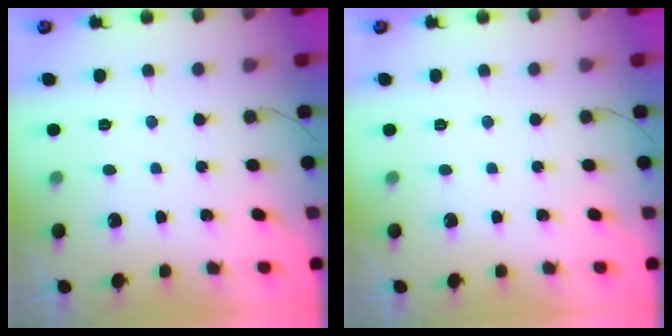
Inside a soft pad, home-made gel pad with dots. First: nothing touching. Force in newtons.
{"total": 0.0}